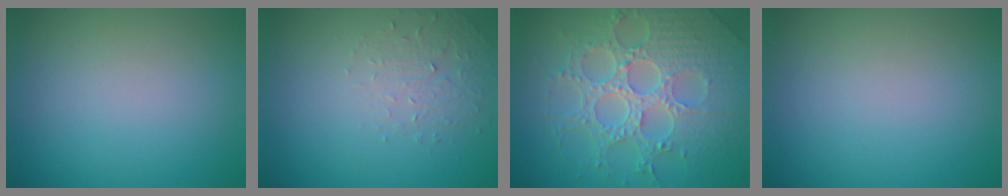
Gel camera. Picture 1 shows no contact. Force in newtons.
{"total": 1.6, "press": 0.9, "slide": 1.3}
{"total": 8.2, "press": 6.0, "slide": 5.6}
{"total": 0.0}